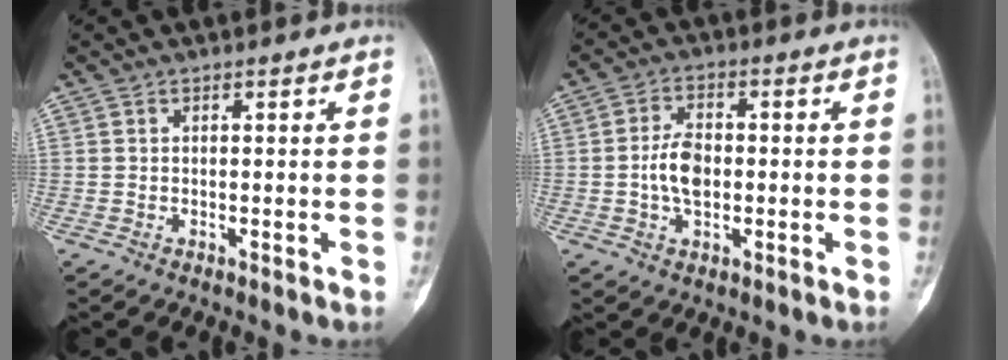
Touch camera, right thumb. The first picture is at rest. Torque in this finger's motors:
{"motor_torque": [-0.11, 0.15, 0.06, -0.06, 0.02]}